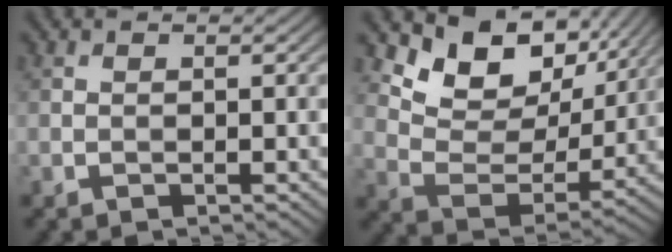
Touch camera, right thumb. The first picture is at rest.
{"total": 11.9, "force": [7.3, 6.9, 6.4], "torque": [-0.127, -0.009, 0.129]}